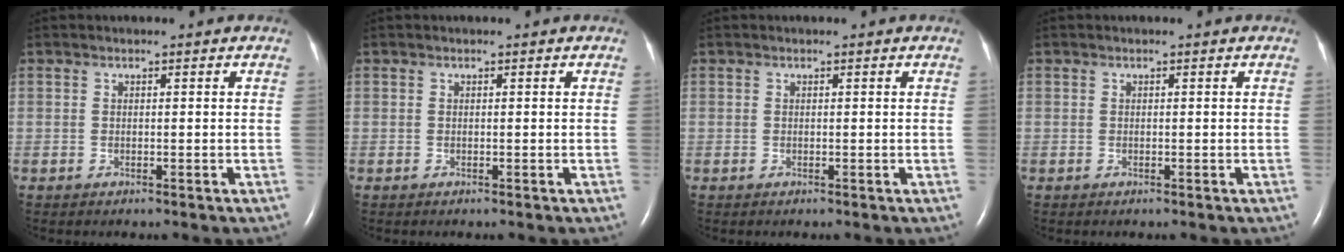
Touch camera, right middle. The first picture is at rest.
{"total": 0.0}
{"total": 0.0}
{"total": 0.0}